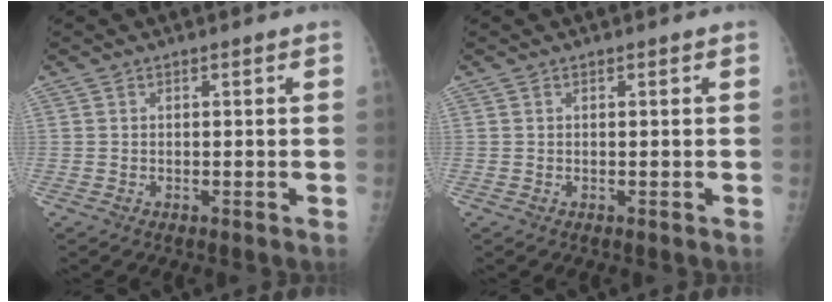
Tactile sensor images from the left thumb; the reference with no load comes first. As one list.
[{"total": 0.0}]